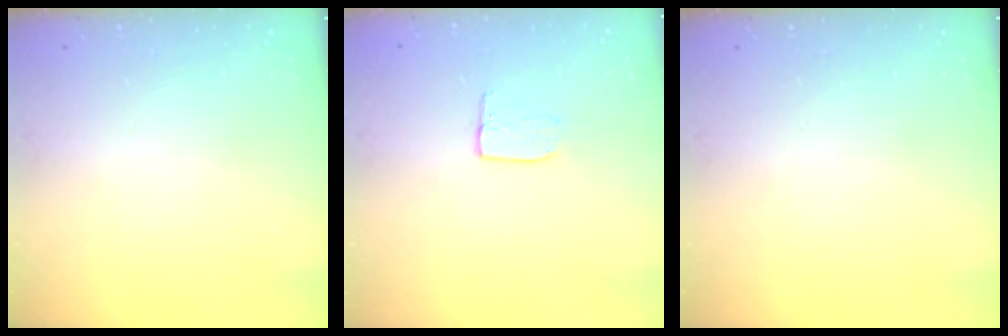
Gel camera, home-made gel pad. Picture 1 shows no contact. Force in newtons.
{"total": 6.1, "press": 6.1, "slide": 0.4}
{"total": 0.0}